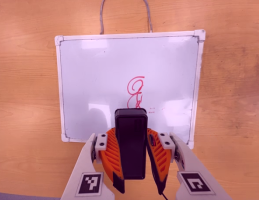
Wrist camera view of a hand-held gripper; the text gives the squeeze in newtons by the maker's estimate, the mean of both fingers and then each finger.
{"total": 10.5, "left": 8.8, "right": 12.2}